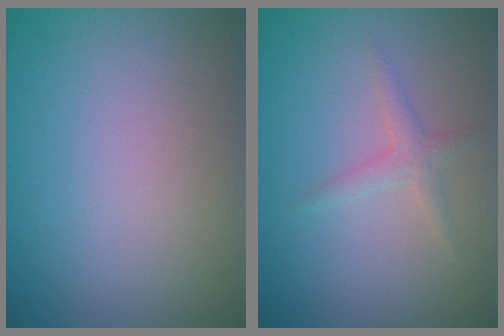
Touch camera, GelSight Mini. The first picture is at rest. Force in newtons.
{"total": 1.5, "press": 1.5, "slide": 0.0}